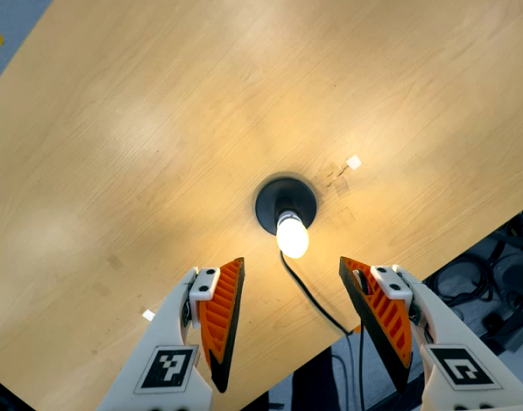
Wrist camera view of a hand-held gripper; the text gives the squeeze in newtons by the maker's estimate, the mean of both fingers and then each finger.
{"total": 0.0}